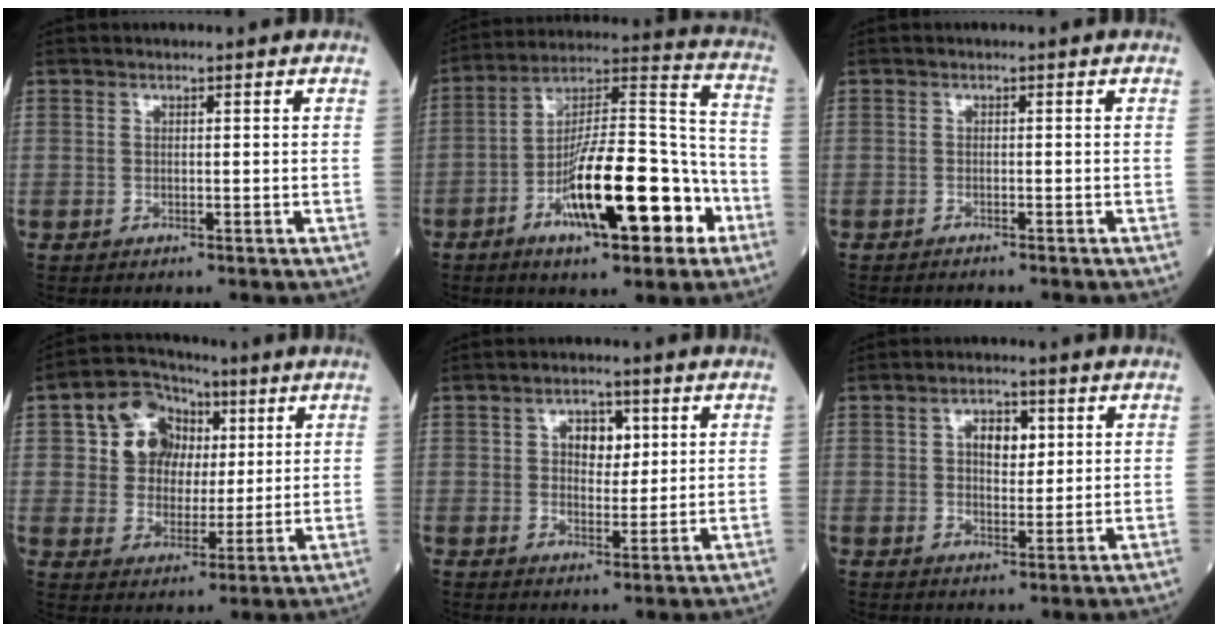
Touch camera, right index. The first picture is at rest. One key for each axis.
{"total": 19.2, "fx": -7.9, "fy": 4.6, "fz": 16.9, "tx": -0.292, "ty": 0.014, "tz": -0.119}
{"total": 2.6, "fx": -2.4, "fy": 0.1, "fz": 0.9, "tx": -0.014, "ty": -0.002, "tz": -0.030}
{"total": 9.7, "fx": 3.2, "fy": 8.1, "fz": 4.1, "tx": -0.076, "ty": 0.034, "tz": 0.062}
{"total": 4.5, "fx": 1.4, "fy": 2.8, "fz": 3.2, "tx": -0.047, "ty": 0.008, "tz": 0.023}
{"total": 4.5, "fx": 1.3, "fy": 2.4, "fz": 3.5, "tx": -0.054, "ty": 0.007, "tz": 0.022}